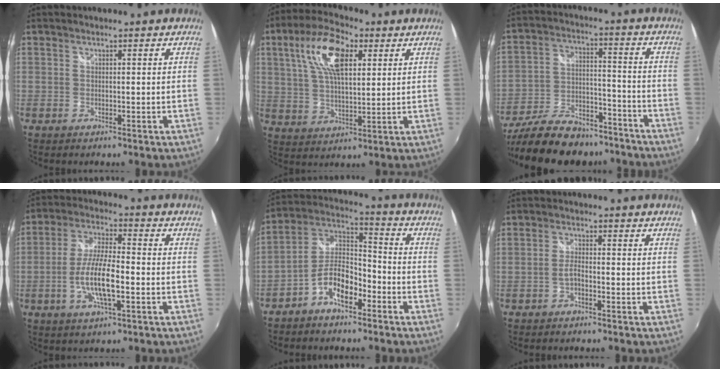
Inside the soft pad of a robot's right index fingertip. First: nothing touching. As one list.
[{"total": 12.9, "force": [5.0, 5.6, 10.5], "torque": [-0.198, 0.023, 0.090]}, {"total": 21.4, "force": [-17.0, 9.3, 9.0], "torque": [-0.190, 0.014, -0.248]}, {"total": 10.0, "force": [-3.0, 2.5, 9.2], "torque": [-0.186, -0.001, -0.056]}, {"total": 9.5, "force": [-5.5, 4.3, 6.5], "torque": [-0.140, 0.026, -0.099]}, {"total": 2.0, "force": [-1.4, 0.5, 1.4], "torque": [-0.036, 0.007, -0.030]}]